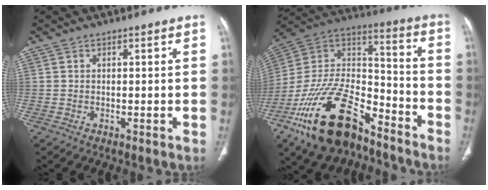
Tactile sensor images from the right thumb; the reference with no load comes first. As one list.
[{"total": 25.6, "force": [-16.2, 12.1, 15.7], "torque": [-0.307, 0.068, -0.289]}]